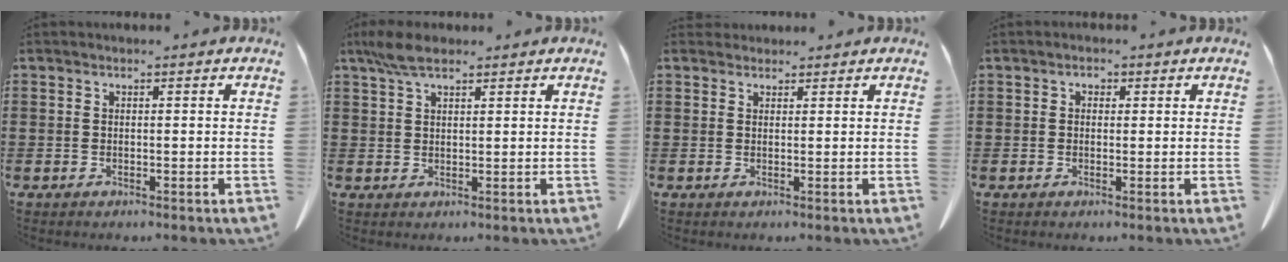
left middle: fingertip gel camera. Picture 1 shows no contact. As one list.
[{"total": 4.6, "force": [2.9, 1.5, 3.2], "torque": [-0.071, 0.004, 0.055]}, {"total": 1.4, "force": [1.3, 0.5, 0.0], "torque": [0.003, -0.004, 0.026]}, {"total": 1.0, "force": [0.3, 0.7, 0.7], "torque": [-0.017, 0.004, 0.005]}]